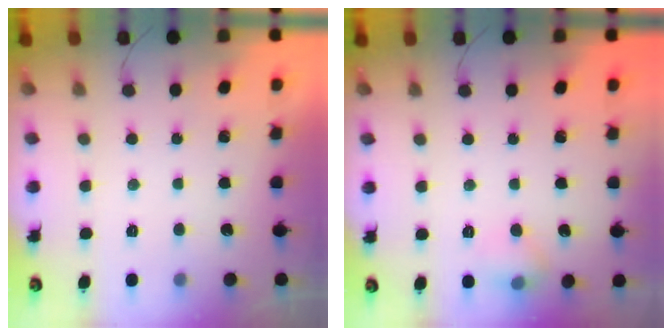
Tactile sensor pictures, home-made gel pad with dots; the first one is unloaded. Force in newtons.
{"total": 5.8, "press": 5.5, "slide": 1.7}